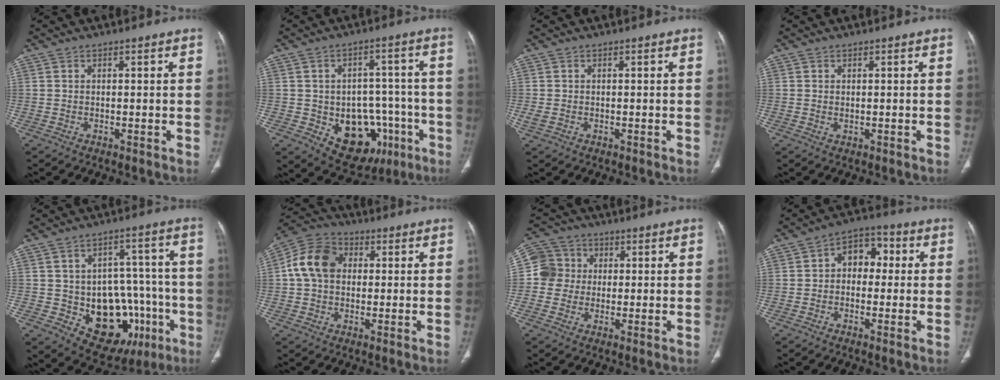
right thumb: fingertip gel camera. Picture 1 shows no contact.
{"total": 15.9, "force": [-5.3, 11.5, 9.6], "torque": [-0.087, 0.036, -0.054]}
{"total": 1.3, "force": [-0.2, 0.9, 0.9], "torque": [-0.031, 0.000, -0.003]}
{"total": 0.5, "force": [0.1, 0.3, 0.4], "torque": [-0.009, -0.001, 0.004]}
{"total": 19.6, "force": [-6.0, 13.3, 13.0], "torque": [-0.128, 0.037, -0.064]}
{"total": 10.6, "force": [1.4, 8.1, 6.7], "torque": [-0.117, 0.025, 0.016]}
{"total": 7.3, "force": [0.4, 7.0, 1.8], "torque": [-0.009, 0.017, -0.001]}
{"total": 7.9, "force": [0.7, 5.7, 5.4], "torque": [-0.044, 0.028, -0.001]}